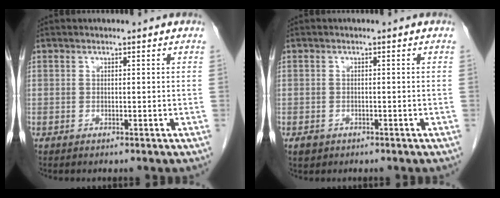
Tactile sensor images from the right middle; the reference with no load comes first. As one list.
[{"total": 1.4, "force": [-0.8, 1.1, 0.4], "torque": [-0.010, 0.002, -0.006]}]